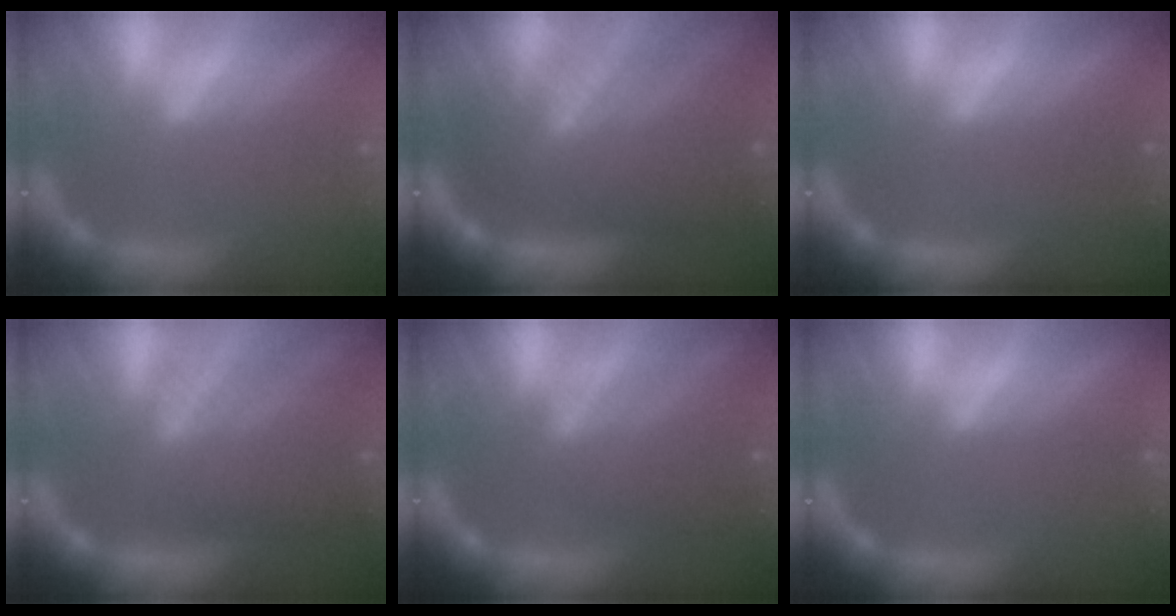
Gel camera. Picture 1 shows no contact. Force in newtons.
{"total": 9.5}
{"total": 0.9}
{"total": 8.1}
{"total": 5.5}
{"total": 0.0}